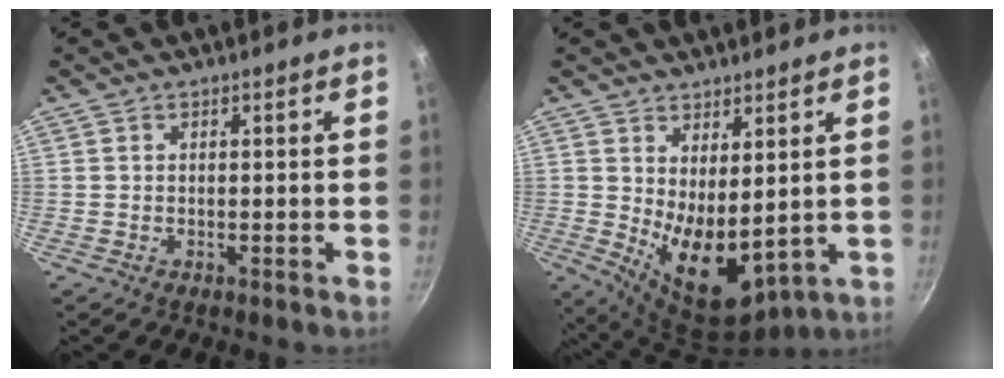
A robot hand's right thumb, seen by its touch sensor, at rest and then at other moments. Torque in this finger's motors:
{"motor_torque": [-0.30, 1.22, 1.40, 0.05, 0.33]}